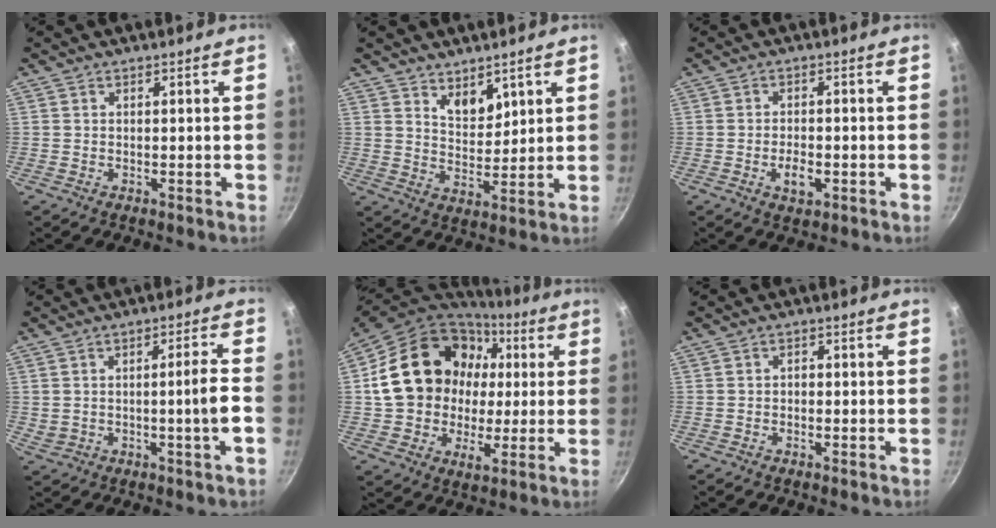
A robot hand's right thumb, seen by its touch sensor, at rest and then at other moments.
{"total": 5.8, "force": [3.8, 3.1, 3.1], "torque": [-0.029, -0.037, 0.066]}
{"total": 4.3, "force": [-1.4, 2.2, 3.4], "torque": [-0.054, 0.008, -0.024]}
{"total": 6.1, "force": [-0.8, 0.5, 6.1], "torque": [-0.099, 0.015, -0.002]}
{"total": 23.2, "force": [4.0, 18.3, 13.7], "torque": [-0.210, 0.025, 0.067]}
{"total": 1.2, "force": [-0.5, 0.9, 0.6], "torque": [-0.009, 0.005, -0.010]}